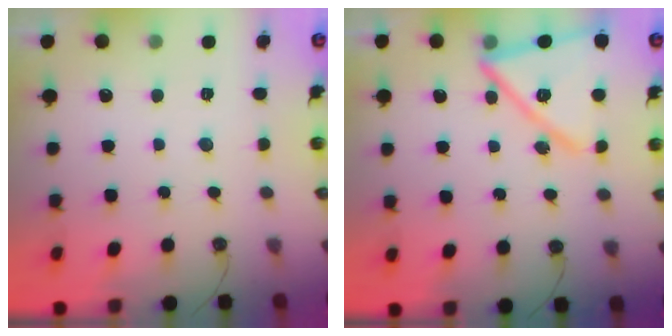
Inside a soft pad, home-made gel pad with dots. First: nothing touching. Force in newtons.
{"total": 16.5, "press": 16.5, "slide": 1.2}